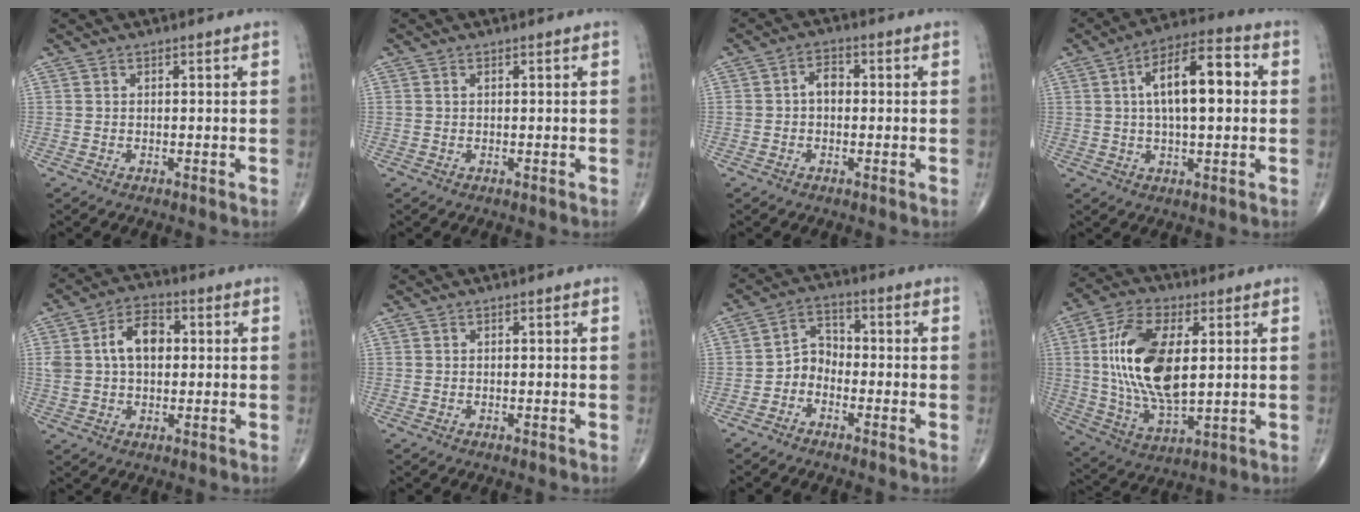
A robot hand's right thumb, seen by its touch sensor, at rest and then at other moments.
{"total": 0.0}
{"total": 3.2, "force": [-0.1, 2.2, 2.4], "torque": [-0.031, 0.016, -0.008]}
{"total": 13.9, "force": [2.1, 5.7, 12.5], "torque": [-0.197, 0.023, 0.027]}
{"total": 9.9, "force": [1.6, 6.3, 7.5], "torque": [-0.125, 0.019, 0.027]}
{"total": 0.0}
{"total": 4.4, "force": [-2.1, 3.2, 2.1], "torque": [-0.018, 0.028, -0.055]}
{"total": 18.4, "force": [2.8, 9.0, 15.9], "torque": [-0.303, -0.013, 0.055]}